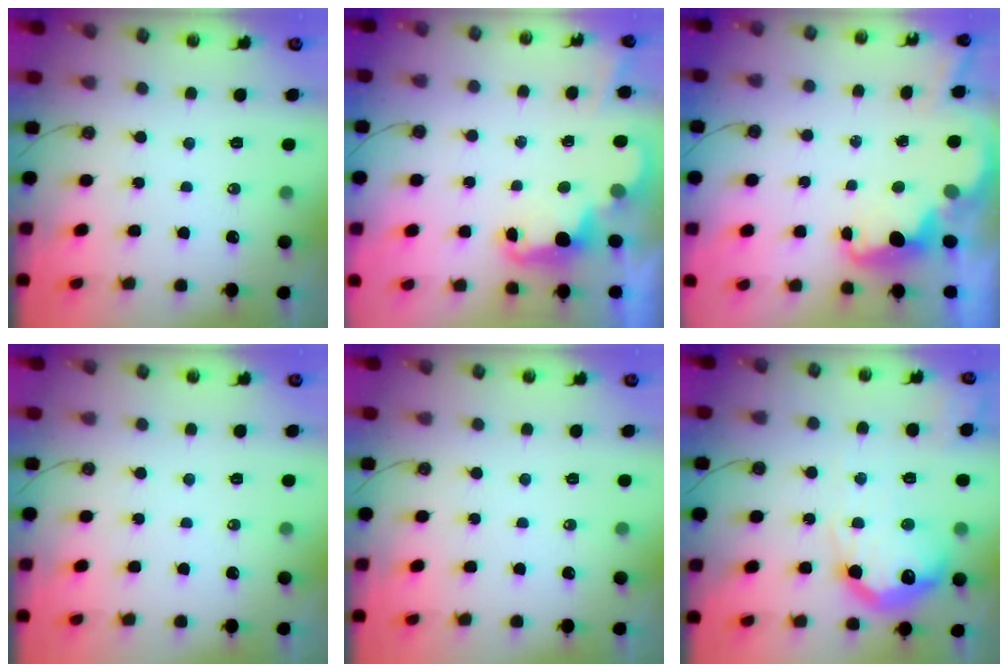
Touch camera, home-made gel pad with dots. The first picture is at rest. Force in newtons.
{"total": 2.3, "press": 2.3, "slide": 0.5}
{"total": 3.9, "press": 3.8, "slide": 0.7}
{"total": 0.0}
{"total": 0.0}
{"total": 21.5, "press": 21.5, "slide": 1.8}